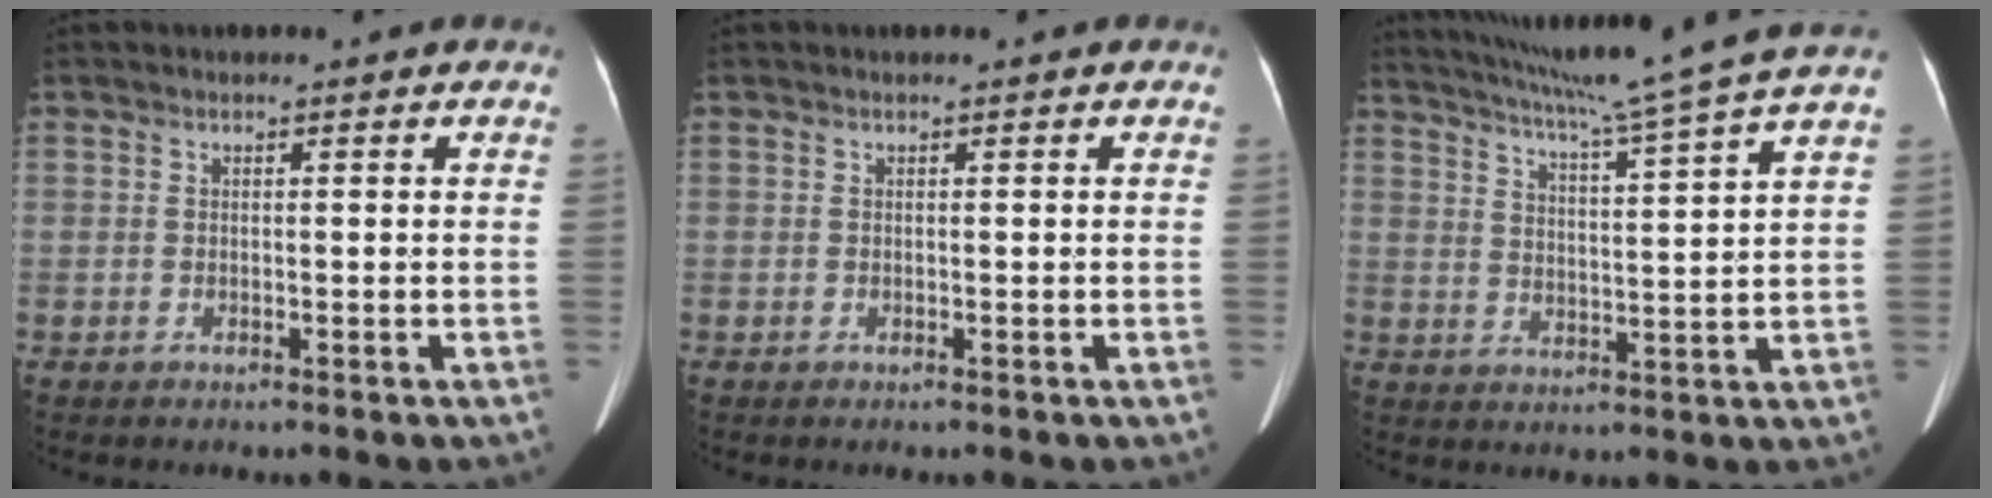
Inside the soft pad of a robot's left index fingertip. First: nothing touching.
{"total": 0.0}
{"total": 15.7, "force": [13.3, -2.9, 7.8], "torque": [-0.137, -0.024, 0.186]}